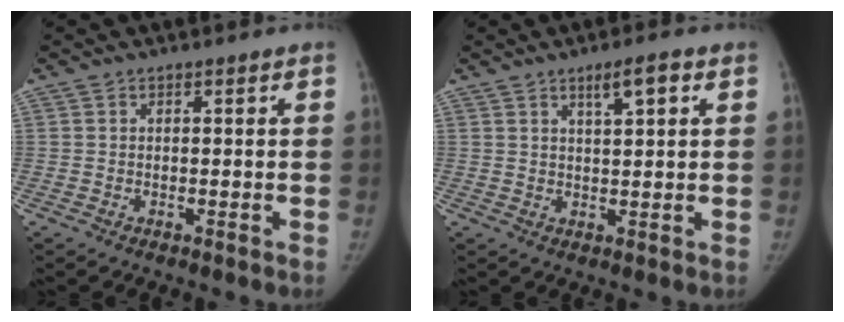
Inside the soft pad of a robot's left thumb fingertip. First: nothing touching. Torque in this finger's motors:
{"motor_torque": [-0.05, 0.11, 0.08, 0.15, 0.01]}